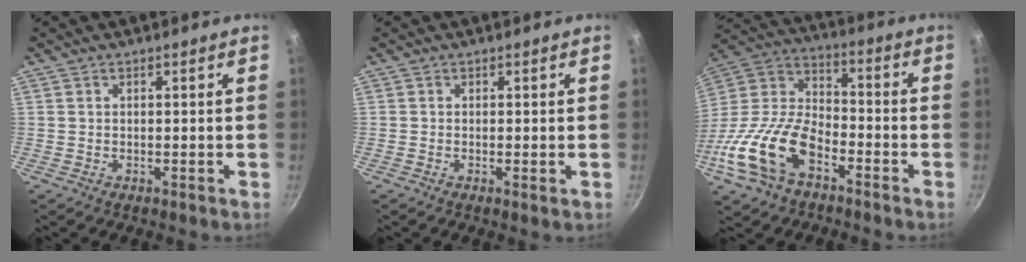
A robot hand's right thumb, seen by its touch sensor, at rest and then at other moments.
{"total": 0.6, "force": [-0.1, 0.1, 0.6], "torque": [-0.012, -0.003, -0.003]}
{"total": 19.6, "force": [-9.1, 10.9, 13.4], "torque": [-0.247, 0.053, -0.193]}